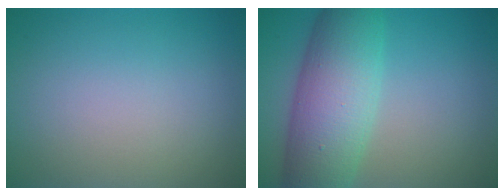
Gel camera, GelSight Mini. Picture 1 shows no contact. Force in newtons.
{"total": 9.0, "press": 9.0, "slide": 0.2}